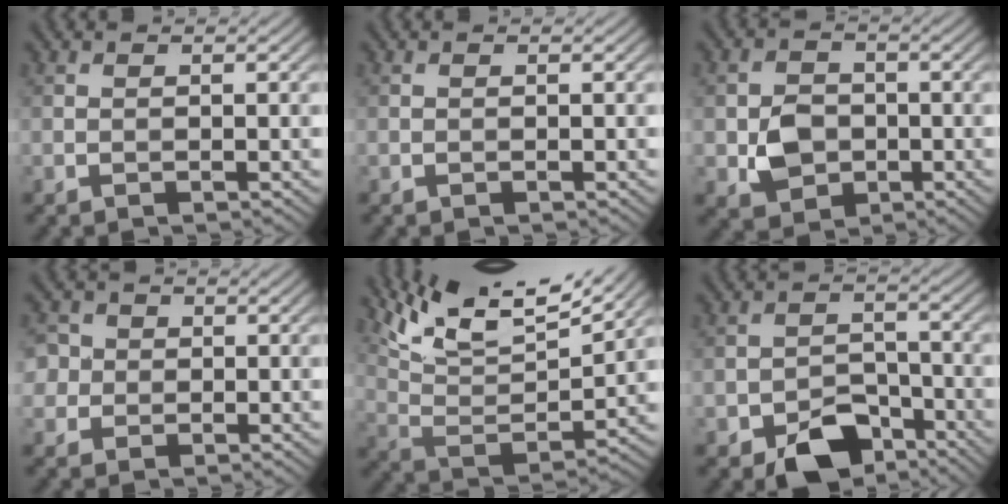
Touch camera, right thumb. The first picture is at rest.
{"total": 0.0}
{"total": 4.6, "force": [-1.1, 3.8, 2.4], "torque": [-0.047, -0.007, -0.020]}
{"total": 3.7, "force": [0.7, 3.5, 1.0], "torque": [-0.025, 0.005, 0.002]}
{"total": 14.1, "force": [10.6, 3.7, 8.5], "torque": [-0.188, -0.002, 0.177]}
{"total": 7.4, "force": [-5.0, 4.2, 3.5], "torque": [-0.056, -0.006, -0.090]}